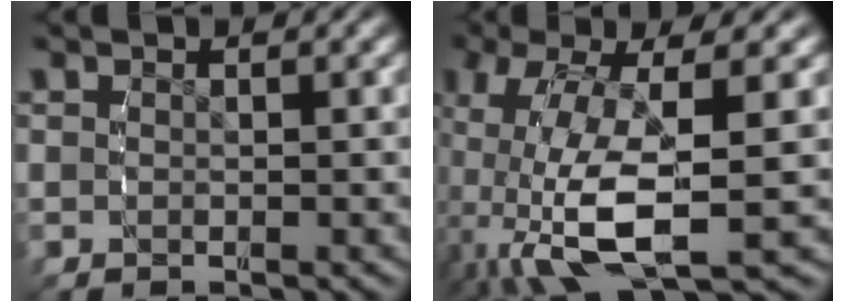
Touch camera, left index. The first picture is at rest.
{"total": 8.8, "force": [-1.1, 3.8, 7.9], "torque": [-0.175, -0.027, 0.010]}